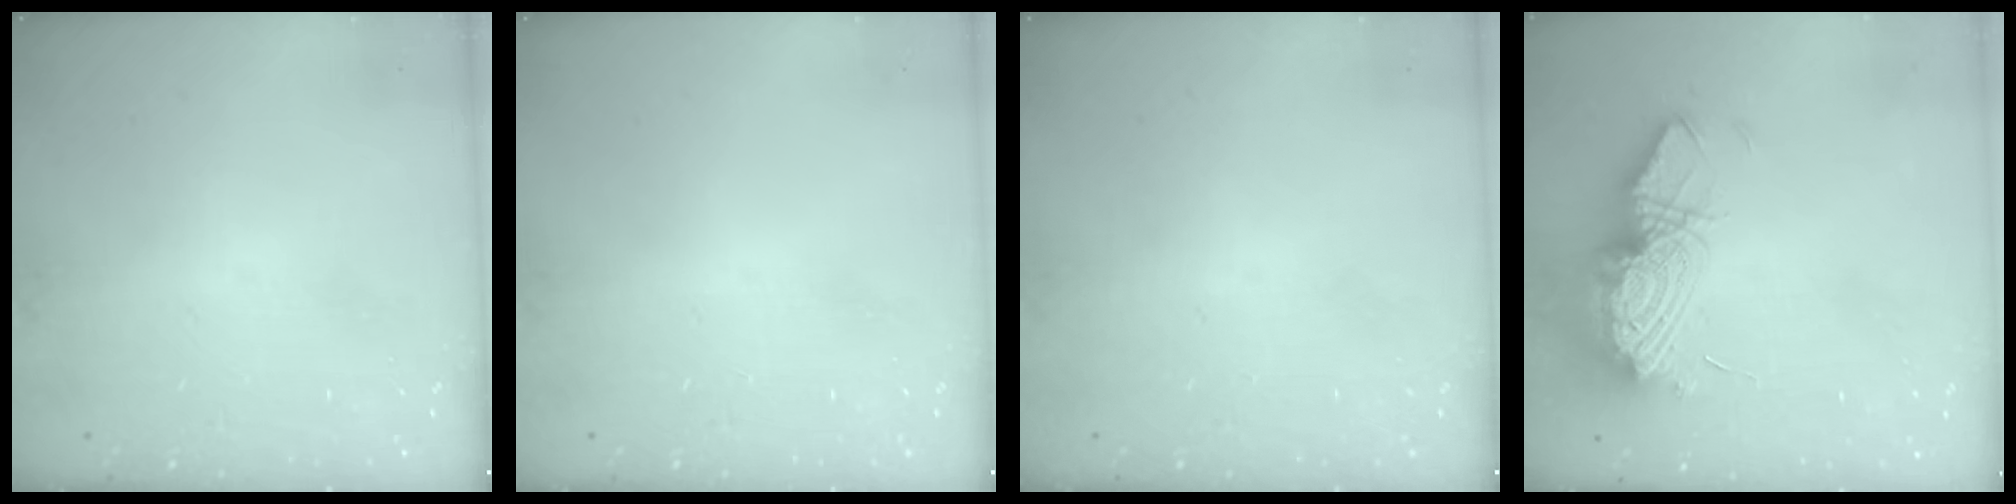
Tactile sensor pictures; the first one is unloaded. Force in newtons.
{"total": 0.0}
{"total": 0.0}
{"total": 14.6, "press": 14.5, "slide": 1.3}